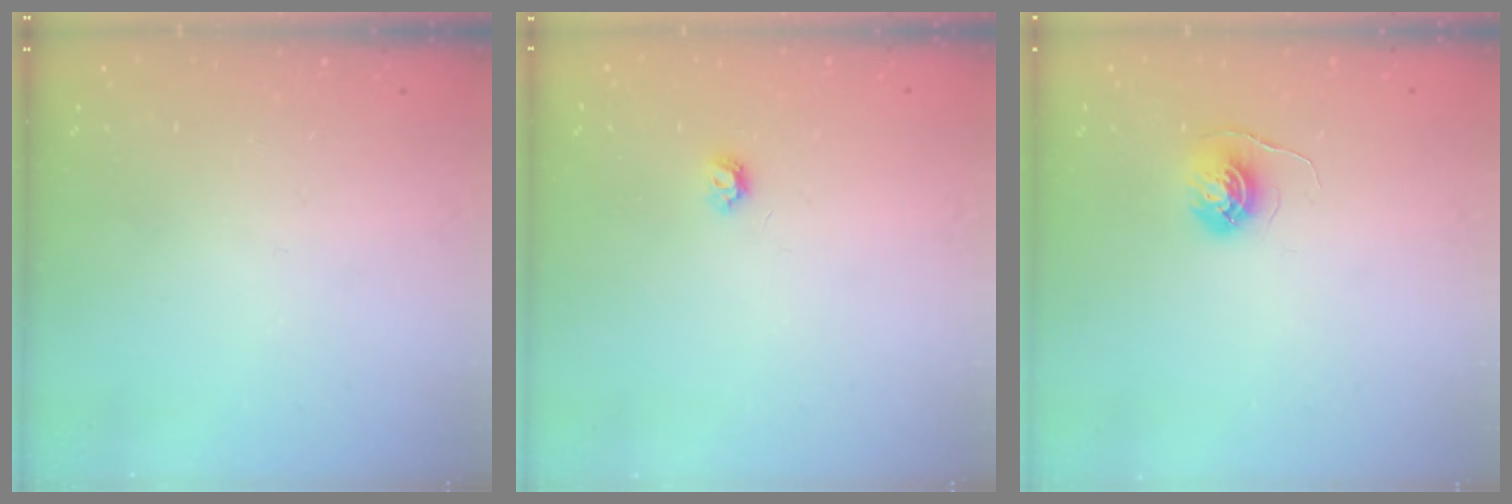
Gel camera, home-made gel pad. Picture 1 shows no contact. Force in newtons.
{"total": 4.0, "press": 4.0, "slide": 0.6}
{"total": 5.6, "press": 5.5, "slide": 0.4}